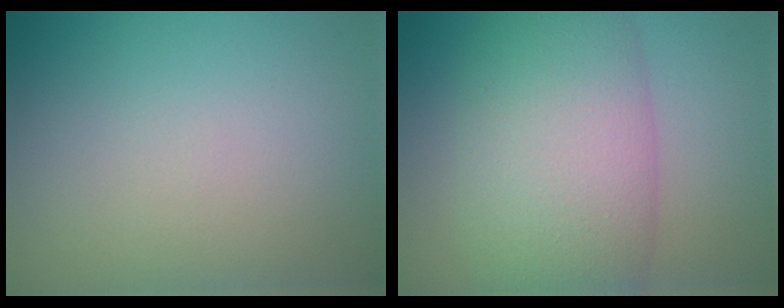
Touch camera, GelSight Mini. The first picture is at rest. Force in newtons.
{"total": 10.1, "press": 10.1, "slide": 0.3}